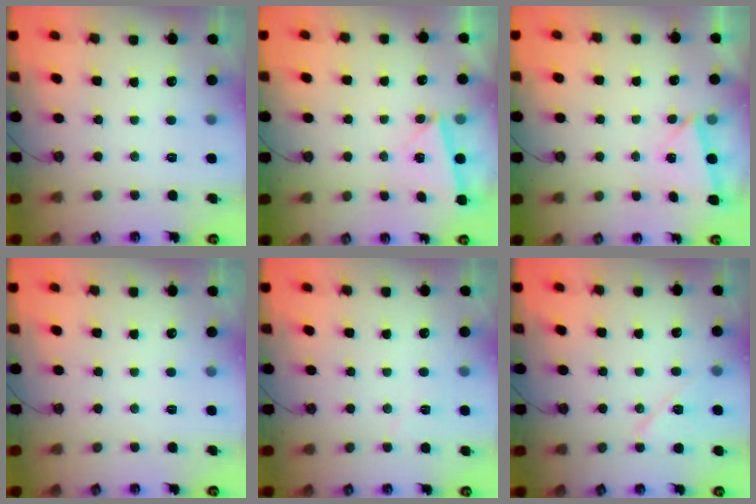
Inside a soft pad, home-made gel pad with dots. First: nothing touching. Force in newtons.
{"total": 2.7, "press": 2.0, "slide": 1.7}
{"total": 2.7, "press": 2.1, "slide": 1.8}
{"total": 0.0}
{"total": 5.0, "press": 4.9, "slide": 1.2}
{"total": 8.6, "press": 8.5, "slide": 0.9}